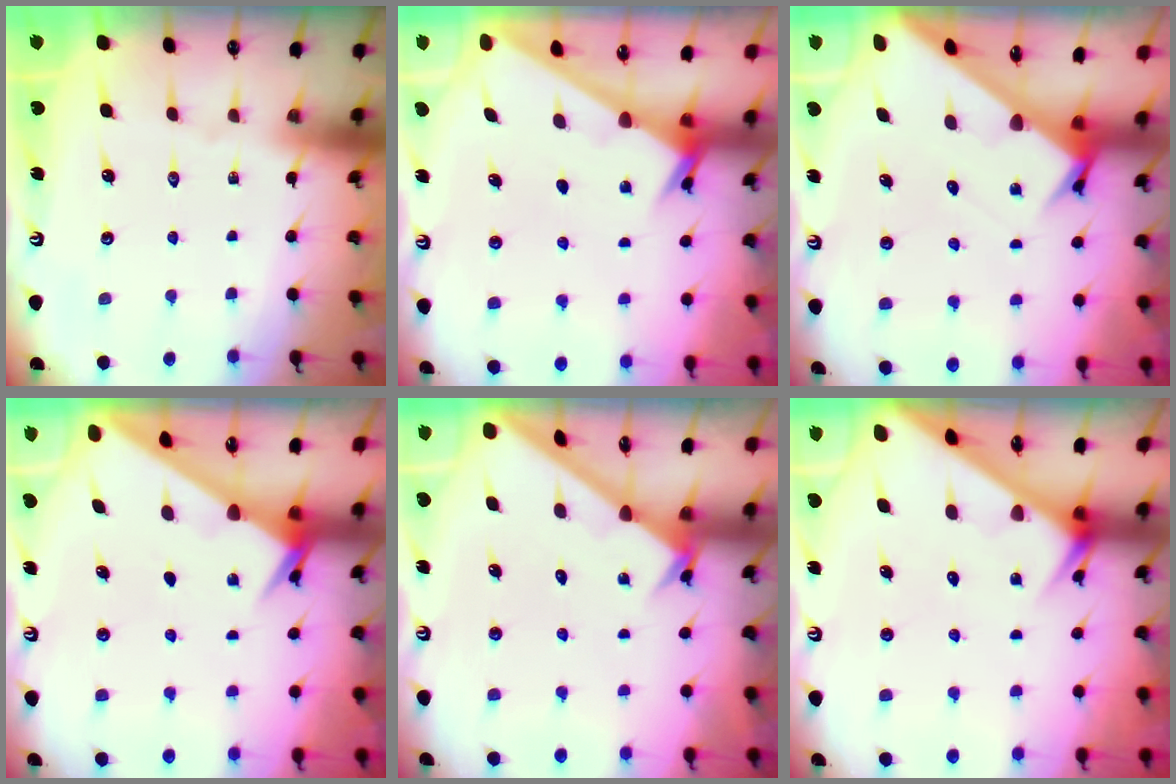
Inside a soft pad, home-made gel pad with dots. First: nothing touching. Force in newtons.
{"total": 2.3, "press": 2.3, "slide": 0.3}
{"total": 3.0, "press": 3.0, "slide": 0.2}
{"total": 2.4, "press": 2.4, "slide": 0.3}
{"total": 1.9, "press": 1.9, "slide": 0.2}
{"total": 4.1, "press": 4.1, "slide": 0.2}